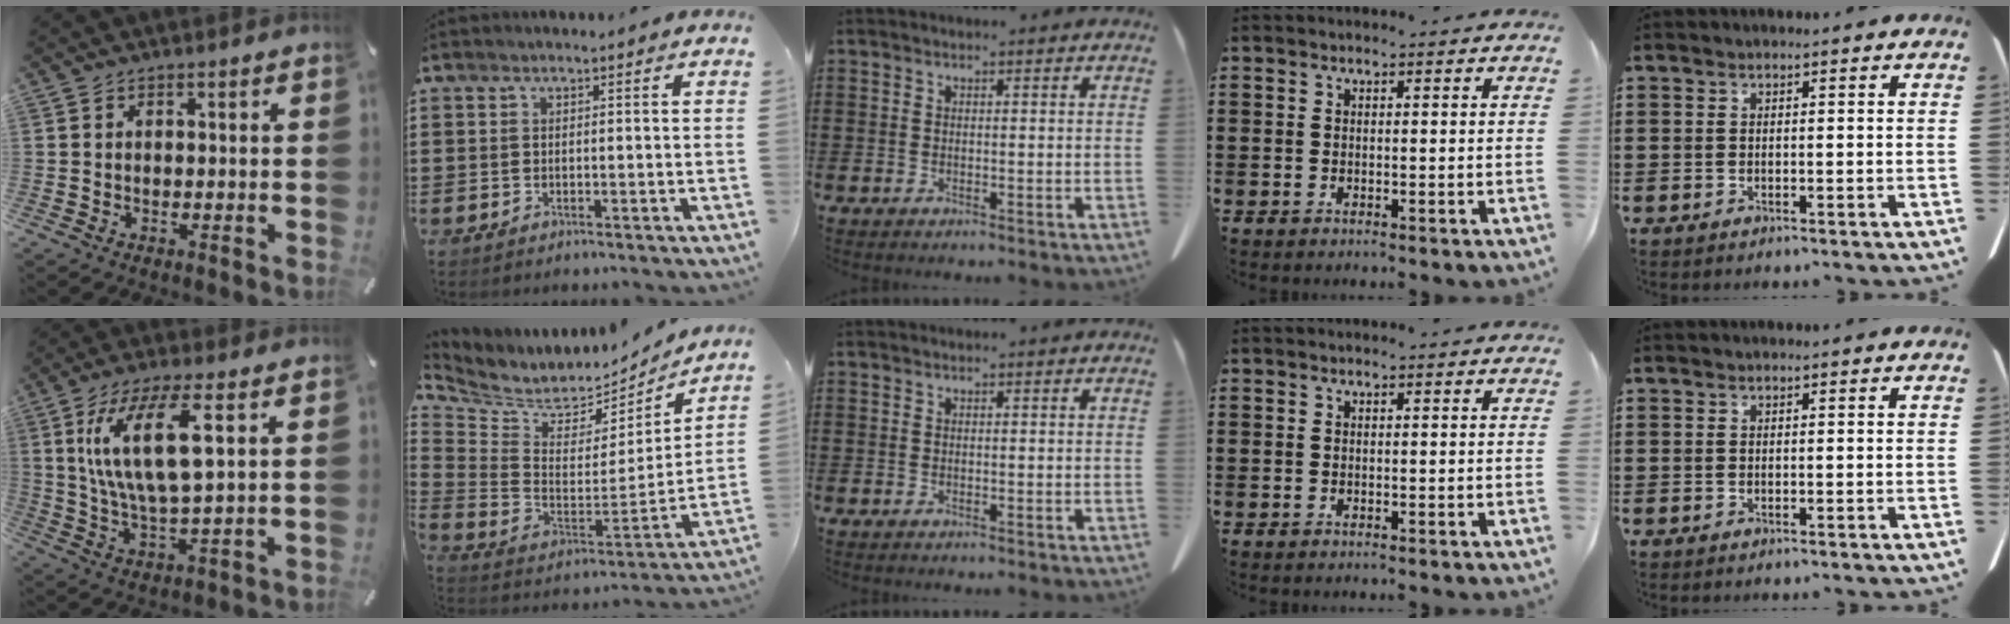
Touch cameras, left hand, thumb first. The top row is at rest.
{"thumb": {"total": 14.5, "force": [5.2, 4.6, 12.7], "torque": [-0.268, -0.002, 0.082]}, "index": {"total": 5.5, "force": [4.7, 2.7, 1.1], "torque": [-0.058, -0.044, 0.080]}}